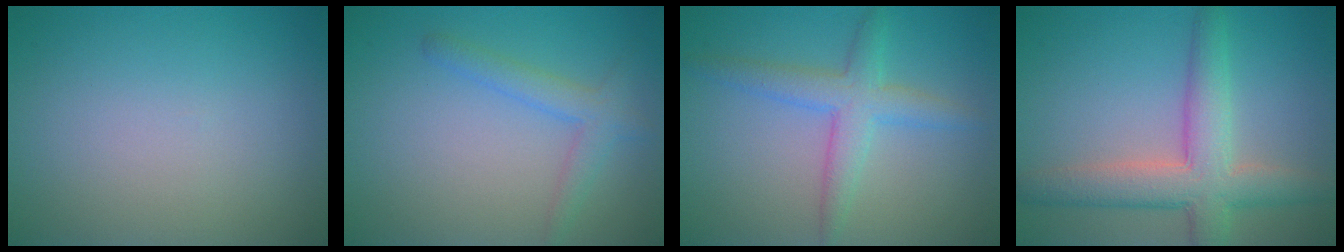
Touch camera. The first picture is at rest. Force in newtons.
{"total": 2.5, "press": 2.5, "slide": 0.1}
{"total": 3.7, "press": 3.7, "slide": 0.0}
{"total": 6.1, "press": 6.1, "slide": 0.3}